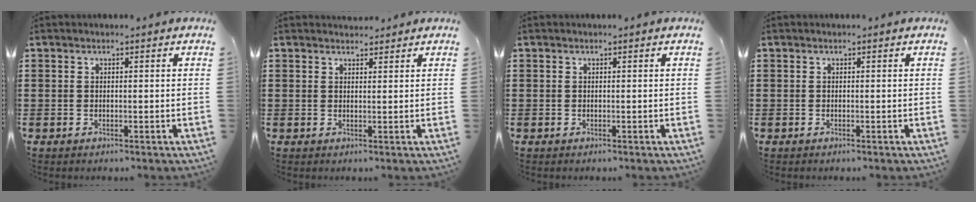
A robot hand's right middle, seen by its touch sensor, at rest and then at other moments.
{"total": 1.7, "force": [1.6, 0.5, 0.0], "torque": [0.005, 0.001, 0.029]}
{"total": 0.0}
{"total": 0.0}